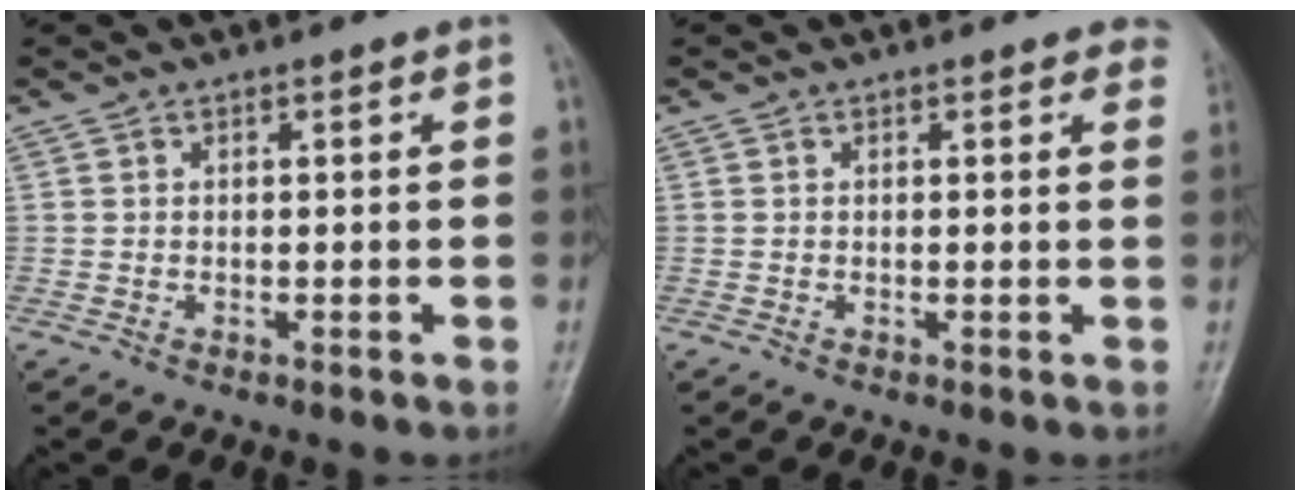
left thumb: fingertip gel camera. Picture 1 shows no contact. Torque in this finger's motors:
{"motor_torque": [-0.06, -0.04, -0.16, 0.07, 0.04]}